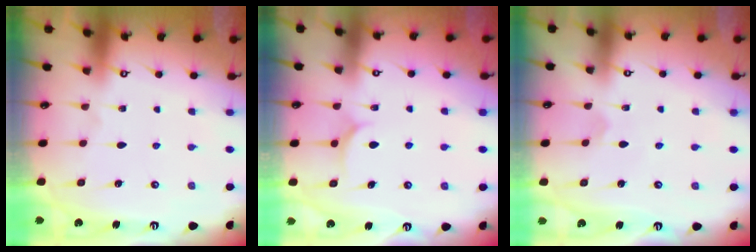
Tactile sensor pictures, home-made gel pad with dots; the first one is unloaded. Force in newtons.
{"total": 5.8, "press": 5.8, "slide": 0.3}
{"total": 1.9, "press": 1.9, "slide": 0.1}